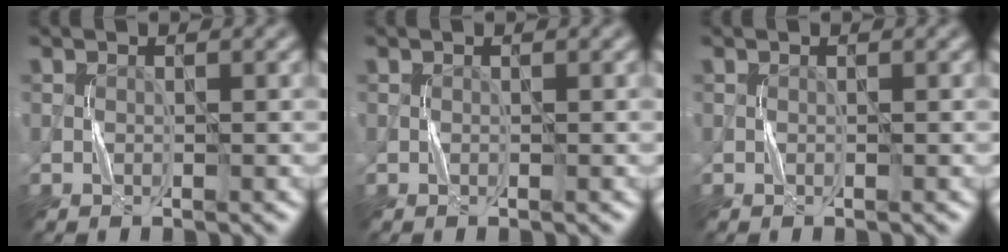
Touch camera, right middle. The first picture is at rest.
{"total": 0.0}
{"total": 0.0}